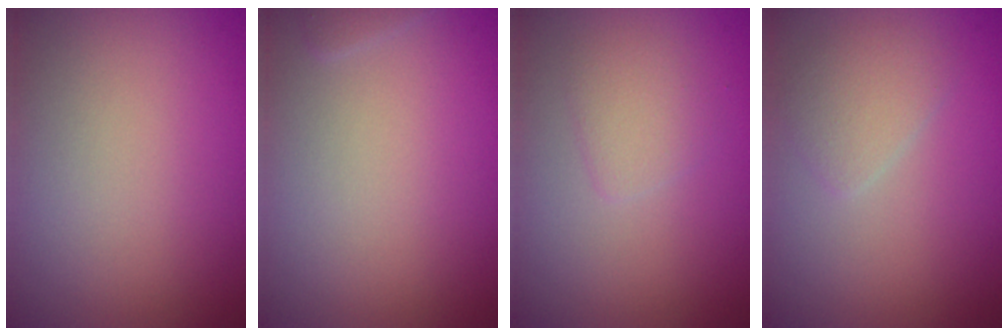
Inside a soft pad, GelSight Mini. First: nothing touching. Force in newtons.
{"total": 0.5, "press": 0.5, "slide": 0.0}
{"total": 1.8, "press": 1.8, "slide": 0.0}
{"total": 2.0, "press": 2.0, "slide": 0.0}